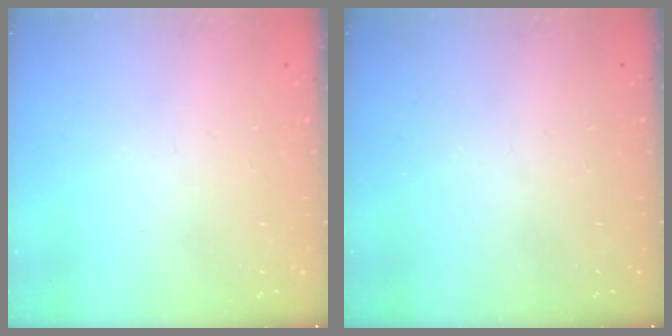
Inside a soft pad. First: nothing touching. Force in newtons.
{"total": 0.0}